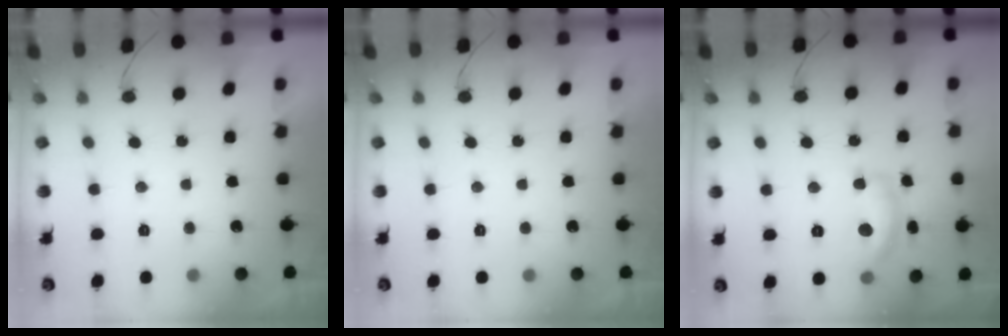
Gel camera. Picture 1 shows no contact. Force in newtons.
{"total": 0.0}
{"total": 12.7, "press": 12.6, "slide": 0.8}